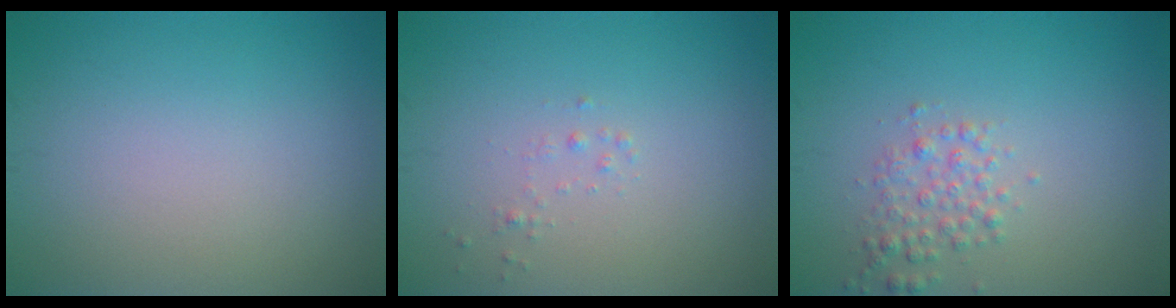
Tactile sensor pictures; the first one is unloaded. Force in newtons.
{"total": 0.6, "press": 0.6, "slide": 0.0}
{"total": 2.0, "press": 2.0, "slide": 0.1}